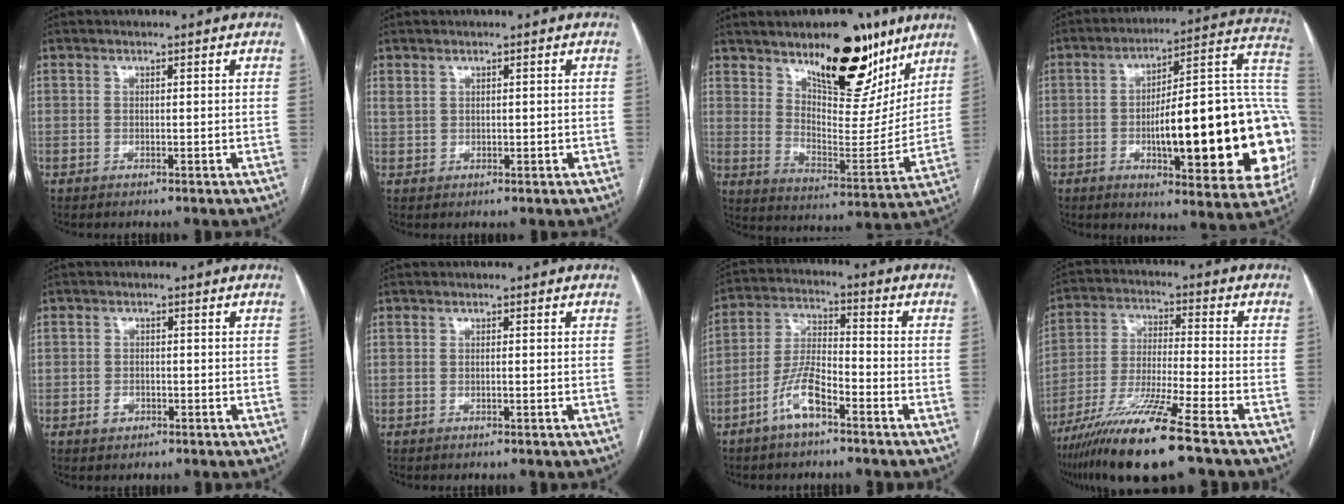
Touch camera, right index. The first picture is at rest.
{"total": 1.4, "force": [0.9, 0.9, 0.7], "torque": [-0.019, 0.011, 0.028]}
{"total": 18.8, "force": [12.6, 7.0, 12.1], "torque": [-0.162, -0.019, 0.201]}
{"total": 29.8, "force": [-4.5, 6.4, 28.7], "torque": [-0.309, 0.024, -0.057]}
{"total": 2.0, "force": [-0.9, 1.6, 0.6], "torque": [-0.007, 0.005, -0.011]}
{"total": 0.0}
{"total": 7.7, "force": [-4.6, 2.2, 5.8], "torque": [-0.126, 0.007, -0.089]}
{"total": 14.7, "force": [-10.0, -0.4, 10.9], "torque": [-0.222, -0.043, -0.183]}